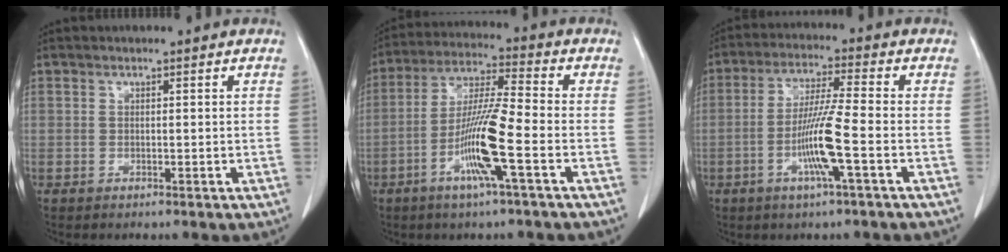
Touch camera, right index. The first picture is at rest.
{"total": 11.3, "force": [-4.1, -0.2, 10.5], "torque": [-0.205, -0.003, -0.081]}
{"total": 9.0, "force": [-2.7, -0.5, 8.5], "torque": [-0.164, -0.005, -0.053]}